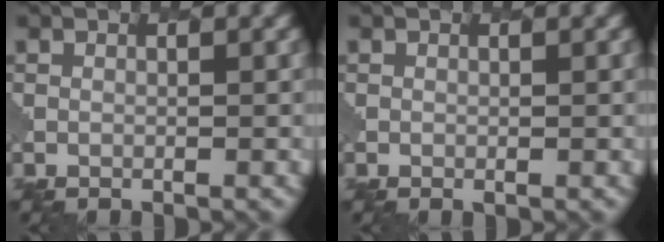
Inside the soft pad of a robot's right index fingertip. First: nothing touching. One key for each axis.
{"total": 0.5, "fx": -0.2, "fy": 0.3, "fz": 0.4, "tx": -0.006, "ty": -0.004, "tz": -0.002}